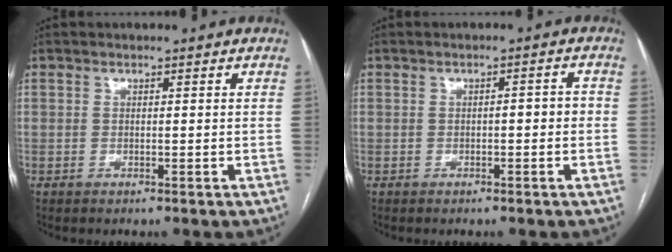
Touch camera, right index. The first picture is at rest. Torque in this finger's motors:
{"motor_torque": [0.43, -0.03, 0.05, 0.03]}